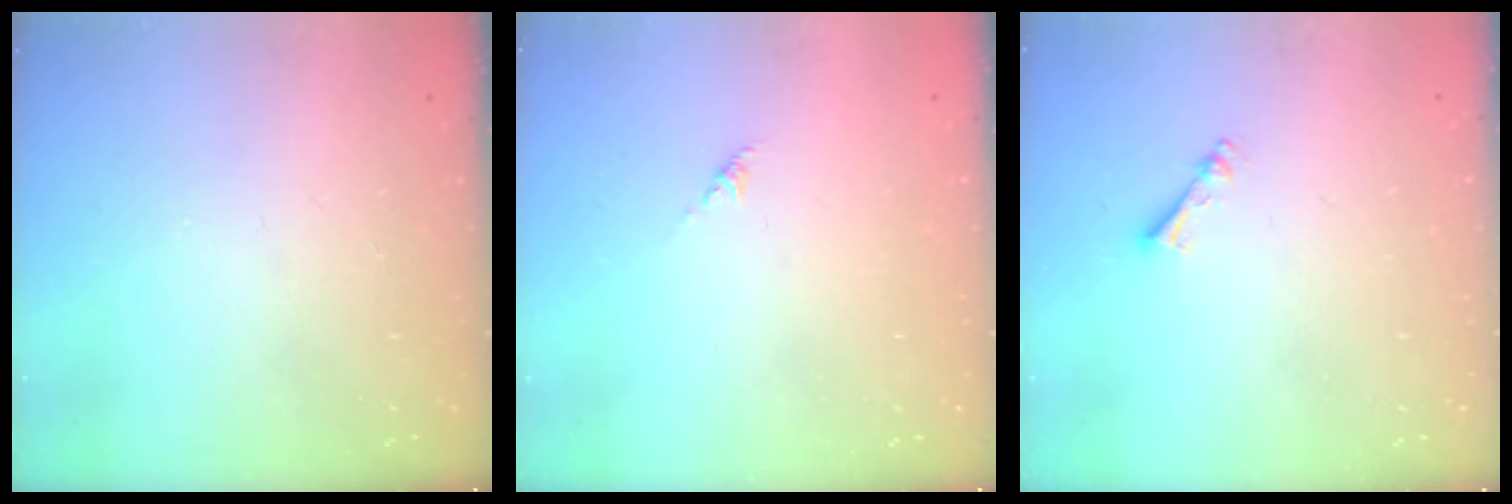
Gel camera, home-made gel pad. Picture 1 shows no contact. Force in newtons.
{"total": 0.0}
{"total": 2.5, "press": 2.5, "slide": 0.4}